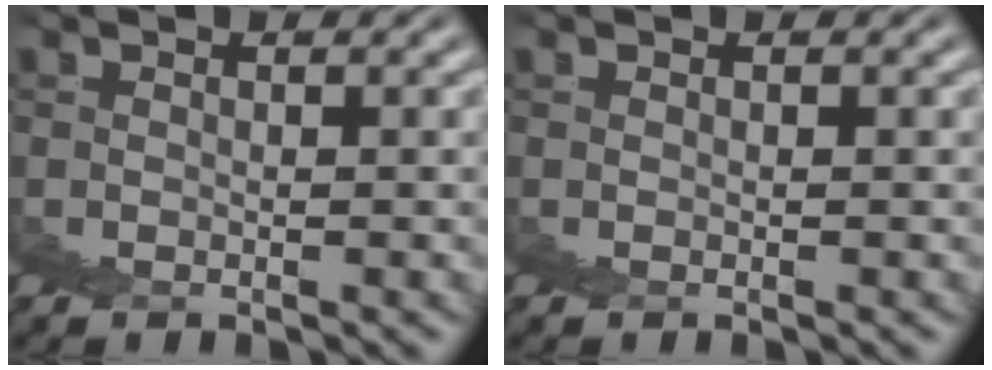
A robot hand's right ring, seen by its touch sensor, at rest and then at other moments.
{"total": 0.0}